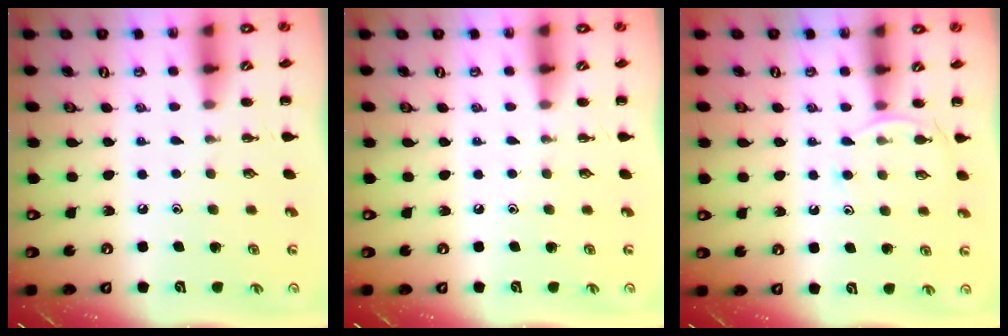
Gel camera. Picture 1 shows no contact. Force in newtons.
{"total": 0.0}
{"total": 6.9, "press": 6.7, "slide": 1.8}